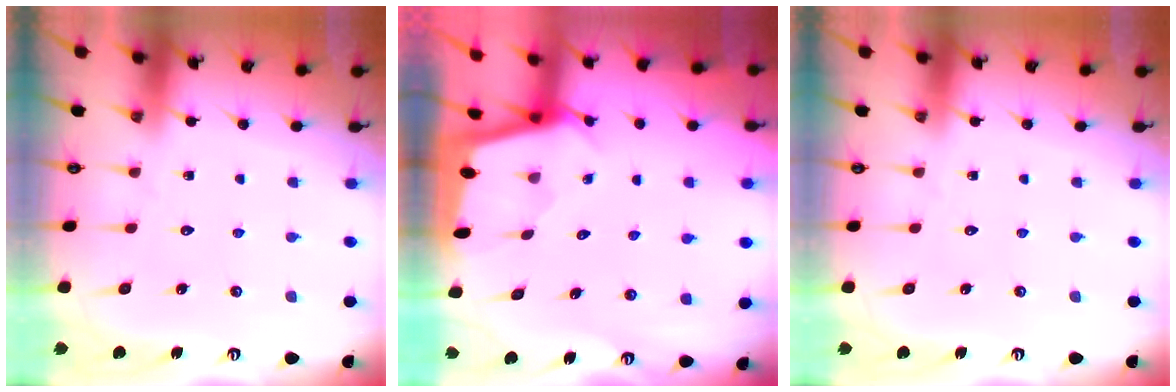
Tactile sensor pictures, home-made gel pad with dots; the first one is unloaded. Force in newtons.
{"total": 1.6, "press": 1.6, "slide": 0.2}
{"total": 0.0}